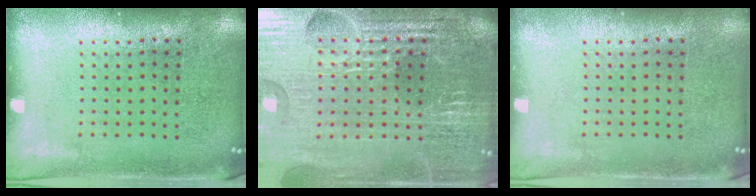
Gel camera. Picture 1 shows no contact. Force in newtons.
{"total": 5.2, "press": 4.8, "slide": 2.0}
{"total": 0.0}